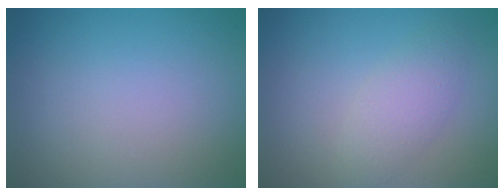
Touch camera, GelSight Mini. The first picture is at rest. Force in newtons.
{"total": 2.3, "press": 2.3, "slide": 0.2}